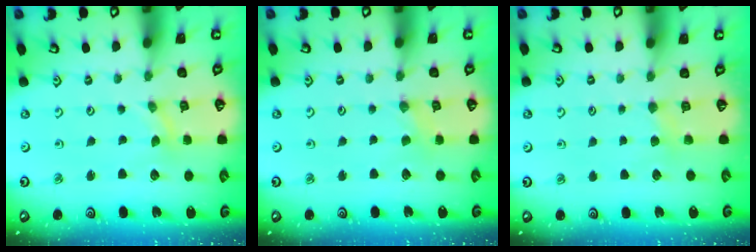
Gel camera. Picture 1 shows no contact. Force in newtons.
{"total": 0.0}
{"total": 2.1, "press": 2.0, "slide": 0.4}